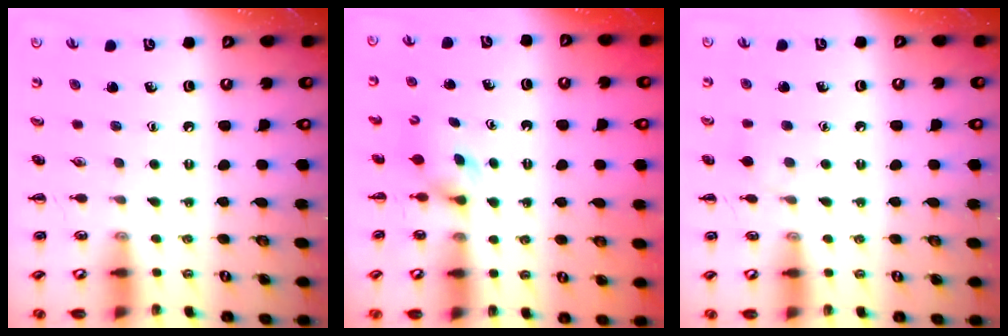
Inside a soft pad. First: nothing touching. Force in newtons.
{"total": 2.9, "press": 2.6, "slide": 1.3}
{"total": 5.2, "press": 4.8, "slide": 1.9}